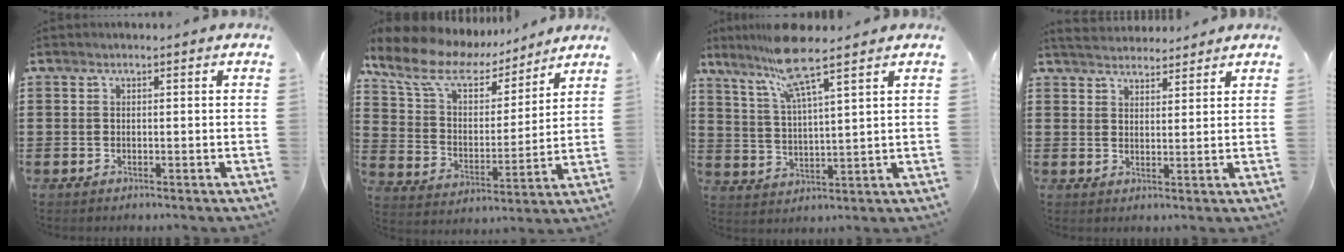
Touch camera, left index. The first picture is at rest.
{"total": 10.1, "force": [7.9, 4.1, 4.8], "torque": [-0.131, -0.036, 0.137]}
{"total": 9.5, "force": [7.4, 0.0, 6.0], "torque": [-0.146, -0.025, 0.127]}
{"total": 3.5, "force": [3.4, 0.8, 0.3], "torque": [-0.017, -0.007, 0.064]}